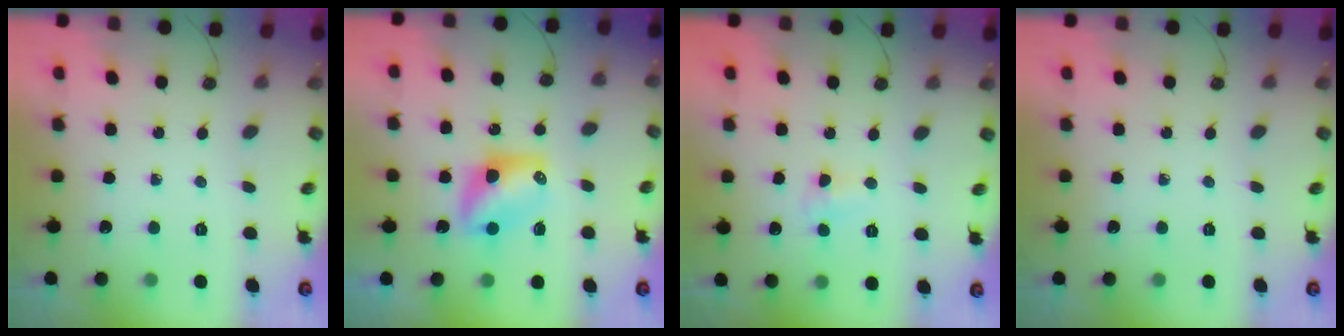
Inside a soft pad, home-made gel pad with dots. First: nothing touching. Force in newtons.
{"total": 7.9, "press": 7.9, "slide": 0.4}
{"total": 4.3, "press": 4.2, "slide": 0.5}
{"total": 0.0}